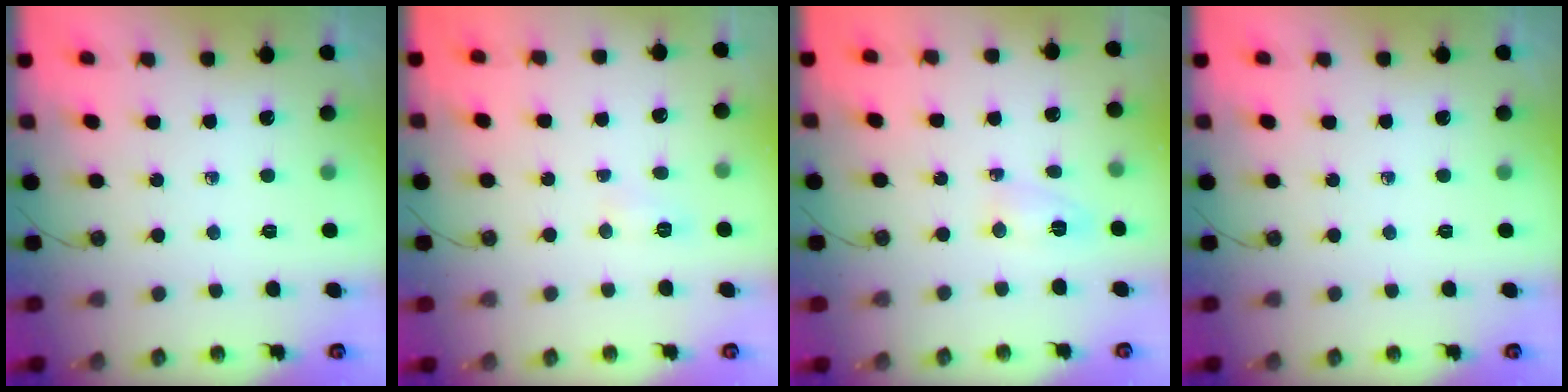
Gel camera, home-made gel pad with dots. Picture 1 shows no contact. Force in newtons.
{"total": 5.5, "press": 5.5, "slide": 0.6}
{"total": 12.6, "press": 4.1, "slide": 11.9}
{"total": 0.0}